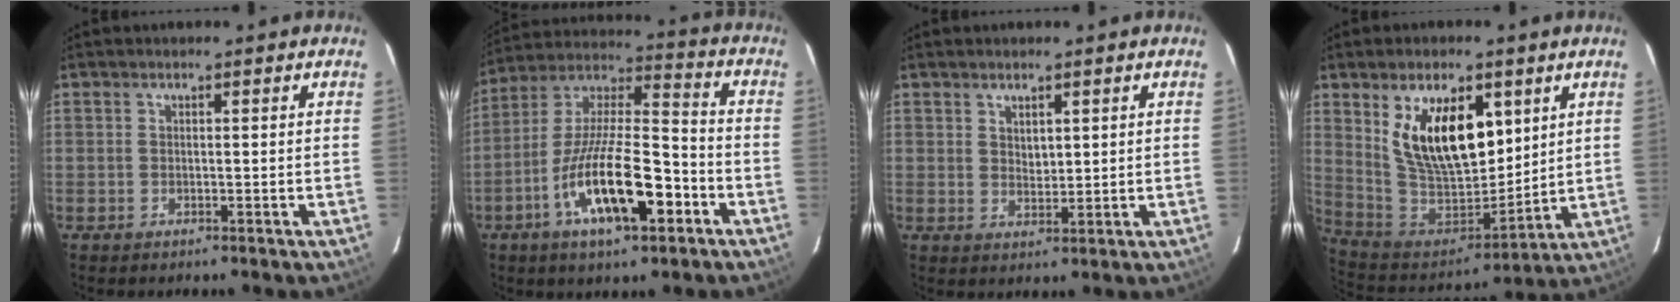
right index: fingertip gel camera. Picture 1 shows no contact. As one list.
[{"total": 18.2, "force": [-7.7, 5.6, 15.5], "torque": [-0.290, -0.007, -0.136]}, {"total": 2.4, "force": [1.3, 1.5, 1.4], "torque": [-0.018, 0.000, 0.024]}, {"total": 18.5, "force": [7.0, 9.5, 14.3], "torque": [-0.261, 0.000, 0.147]}]